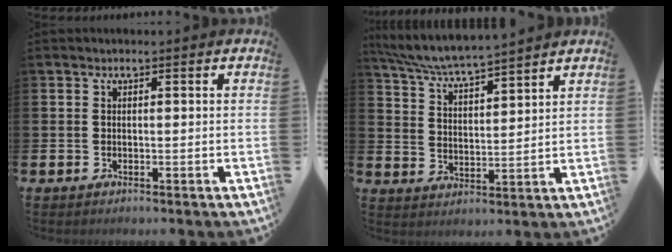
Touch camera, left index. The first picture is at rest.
{"total": 6.2, "force": [6.0, -0.1, 1.4], "torque": [-0.052, -0.040, 0.106]}